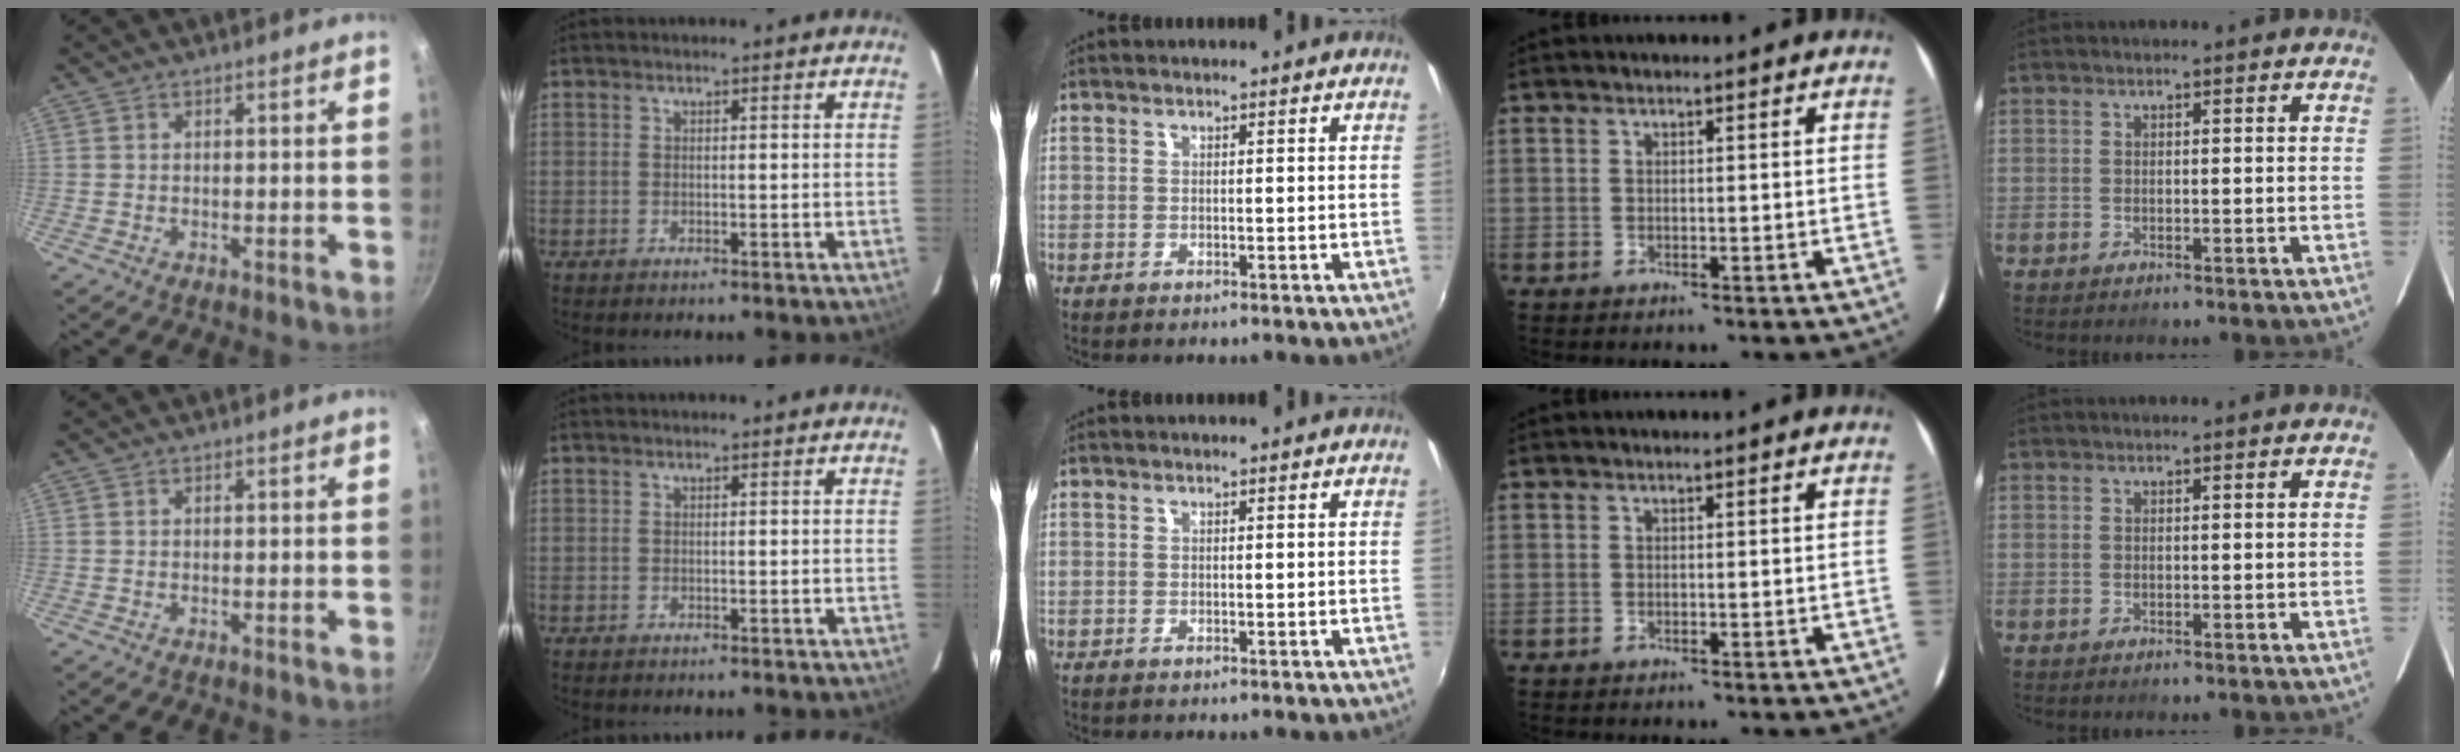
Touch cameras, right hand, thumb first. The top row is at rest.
{}